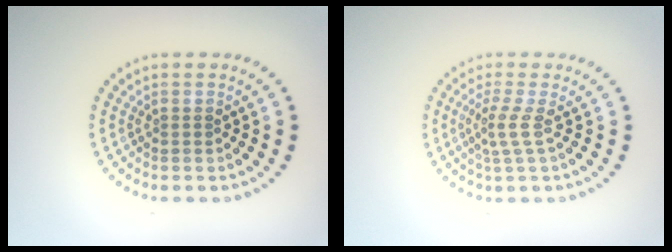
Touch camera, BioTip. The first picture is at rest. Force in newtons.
{"total": 2.1, "press": 1.4, "slide": 1.5}